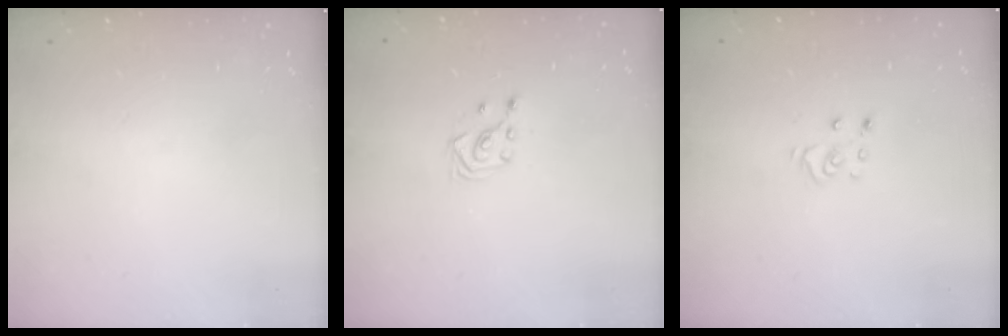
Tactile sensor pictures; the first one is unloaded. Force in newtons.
{"total": 3.0, "press": 2.8, "slide": 1.0}
{"total": 3.6, "press": 3.6, "slide": 0.2}